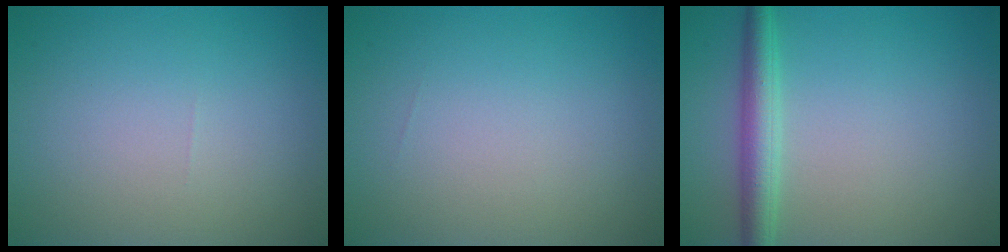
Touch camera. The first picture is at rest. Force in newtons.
{"total": 0.0}
{"total": 3.2, "press": 3.2, "slide": 0.2}